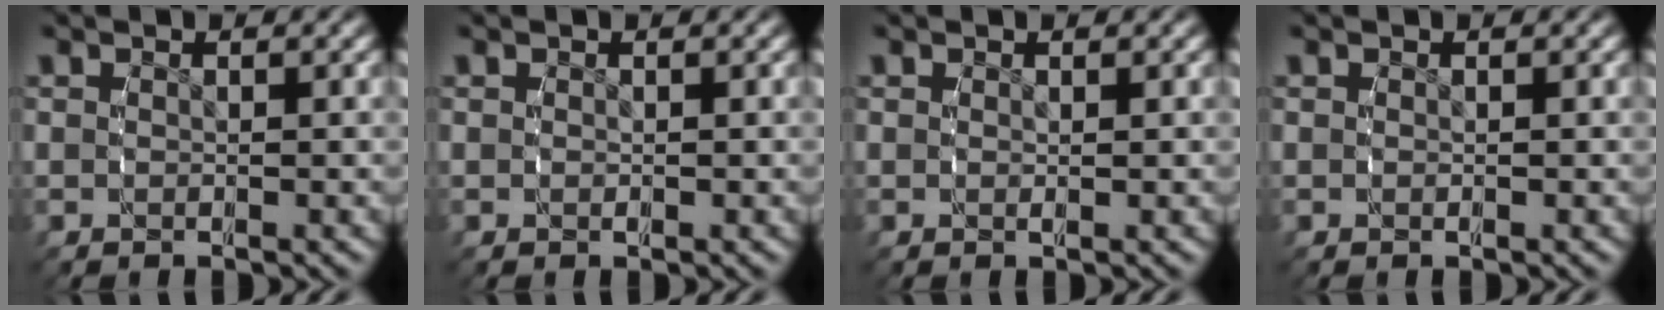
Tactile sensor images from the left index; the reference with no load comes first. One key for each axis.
{"total": 0.0}
{"total": 0.0}
{"total": 0.0}